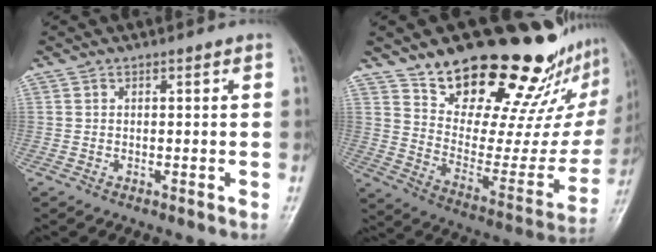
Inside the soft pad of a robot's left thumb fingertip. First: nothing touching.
{"total": 29.2, "force": [22.0, 10.7, 15.9], "torque": [-0.194, -0.121, 0.322]}